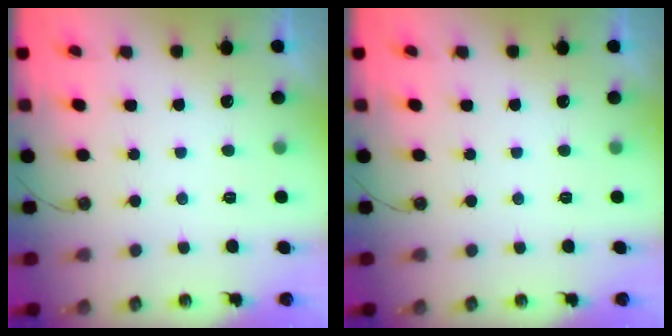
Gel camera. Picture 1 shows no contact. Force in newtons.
{"total": 0.0}